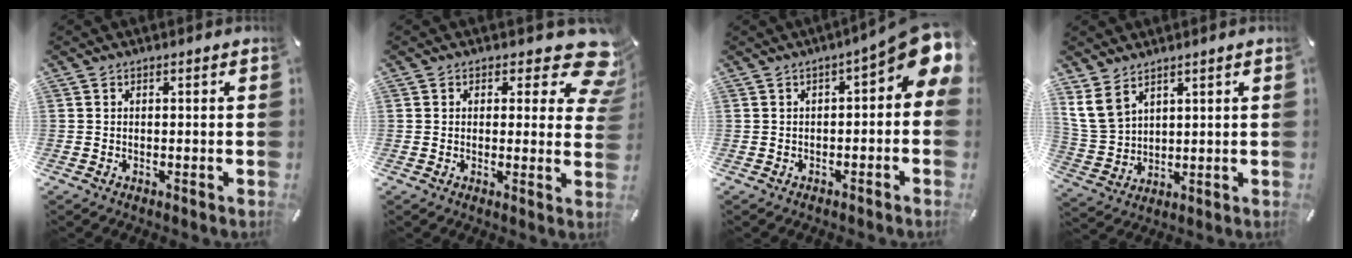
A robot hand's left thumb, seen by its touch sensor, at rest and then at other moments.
{"total": 10.2, "force": [5.7, 4.8, 7.0], "torque": [-0.070, -0.040, 0.096]}
{"total": 8.9, "force": [3.0, 3.3, 7.7], "torque": [-0.096, -0.031, 0.048]}
{"total": 7.9, "force": [5.1, 5.1, 3.3], "torque": [-0.096, -0.016, 0.096]}